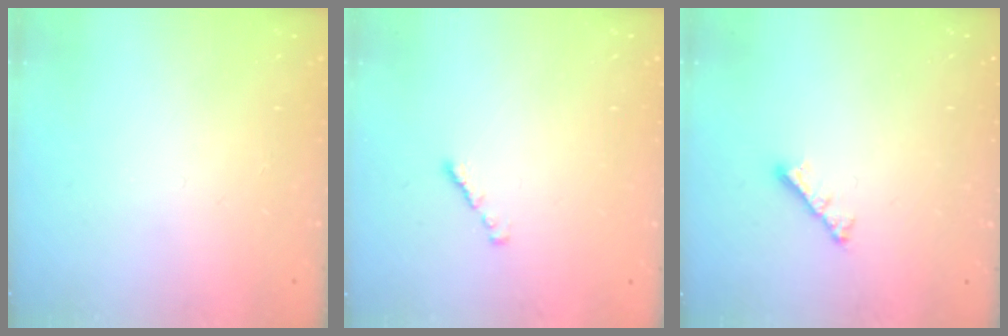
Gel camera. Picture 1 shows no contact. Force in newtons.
{"total": 0.8, "press": 0.7, "slide": 0.4}
{"total": 3.0, "press": 3.0, "slide": 0.6}